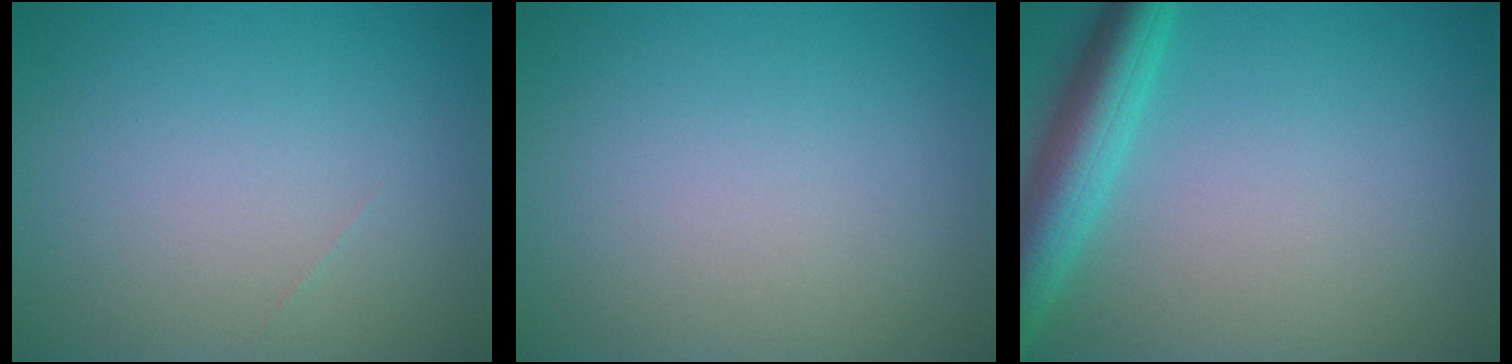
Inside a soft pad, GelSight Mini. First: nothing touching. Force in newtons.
{"total": 0.0}
{"total": 5.1, "press": 5.1, "slide": 0.3}